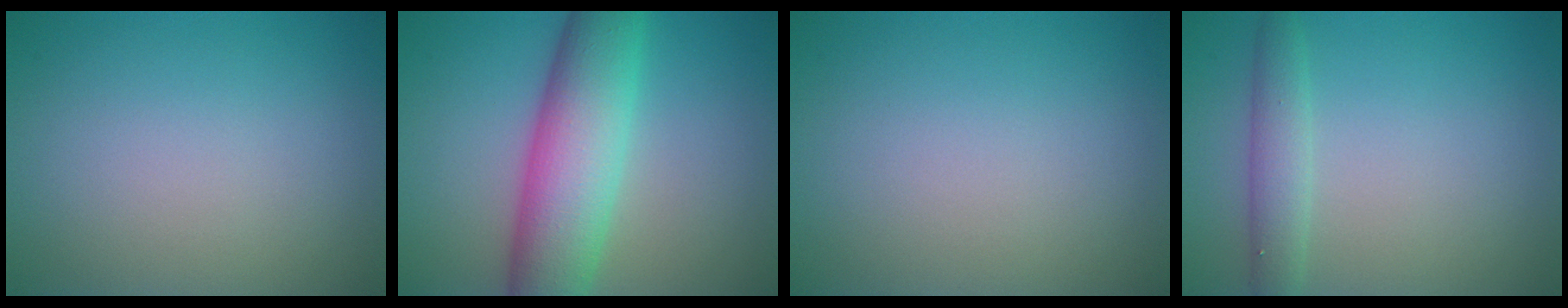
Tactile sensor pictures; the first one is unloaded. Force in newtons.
{"total": 9.1, "press": 9.1, "slide": 0.2}
{"total": 0.0}
{"total": 2.4, "press": 2.4, "slide": 0.1}